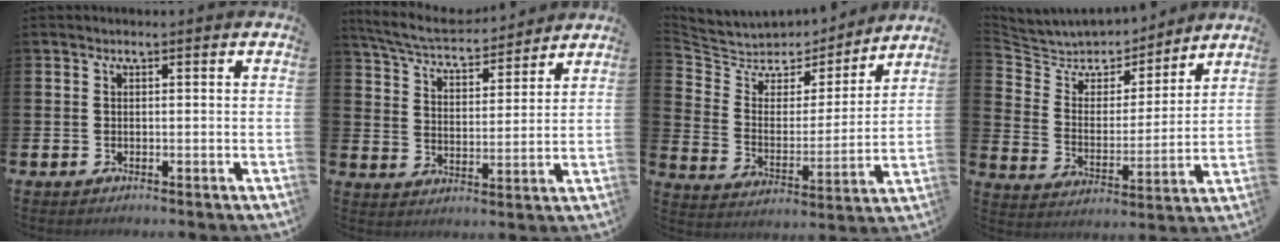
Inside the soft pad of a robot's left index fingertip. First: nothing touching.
{"total": 6.4, "force": [6.1, 1.2, 1.7], "torque": [-0.064, -0.040, 0.106]}
{"total": 6.5, "force": [5.7, 3.0, 0.6], "torque": [-0.059, -0.046, 0.098]}
{"total": 7.0, "force": [6.5, 2.5, 0.3], "torque": [-0.056, -0.053, 0.116]}